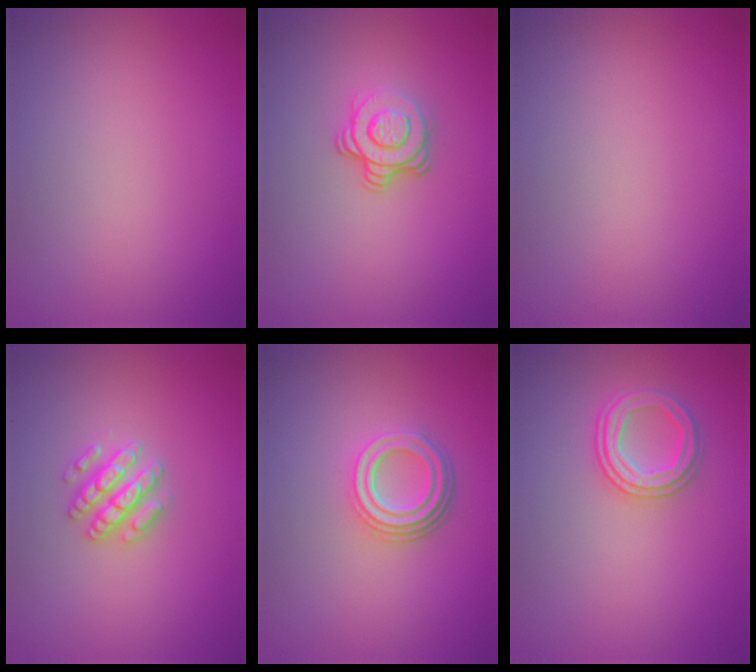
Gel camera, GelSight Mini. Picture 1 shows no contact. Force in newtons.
{"total": 3.6, "press": 2.6, "slide": 2.5}
{"total": 0.0}
{"total": 2.8, "press": 2.7, "slide": 0.6}
{"total": 4.0, "press": 3.0, "slide": 2.6}
{"total": 2.6, "press": 2.6, "slide": 0.1}